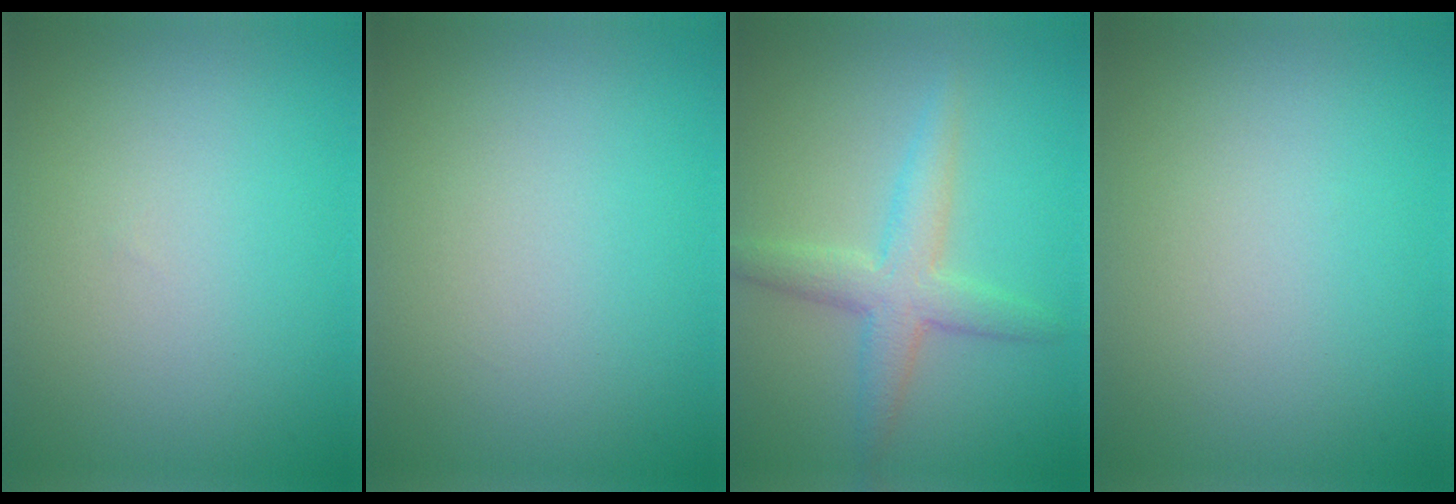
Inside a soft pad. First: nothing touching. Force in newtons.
{"total": 0.0}
{"total": 3.8, "press": 3.8, "slide": 0.0}
{"total": 0.0}